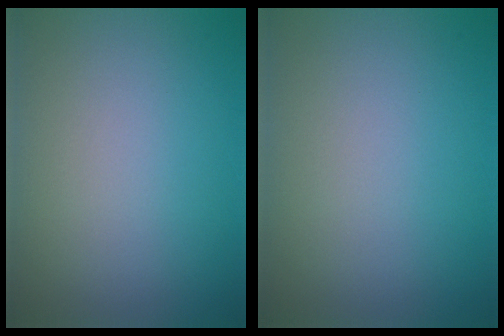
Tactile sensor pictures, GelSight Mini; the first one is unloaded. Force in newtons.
{"total": 0.0}